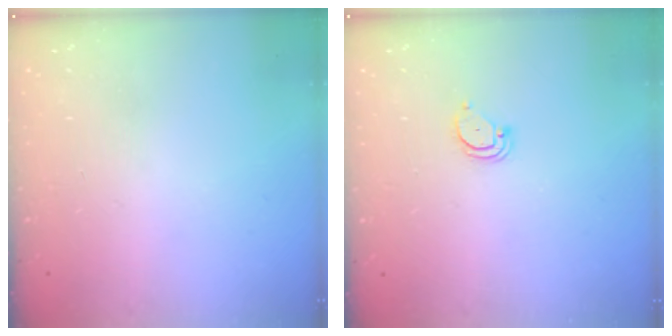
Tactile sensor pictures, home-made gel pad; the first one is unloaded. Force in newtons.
{"total": 2.7, "press": 2.7, "slide": 0.2}